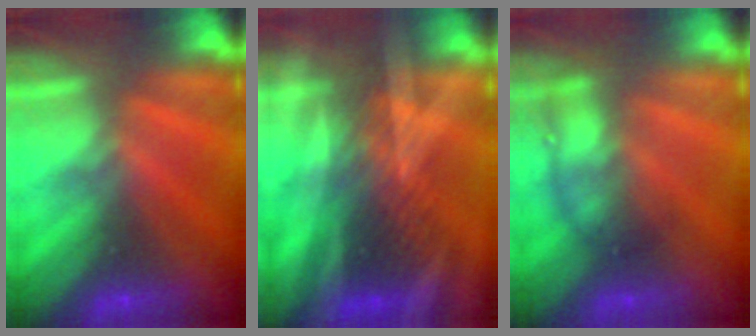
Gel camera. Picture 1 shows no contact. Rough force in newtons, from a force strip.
{"total": 3.0}
{"total": 1.9}